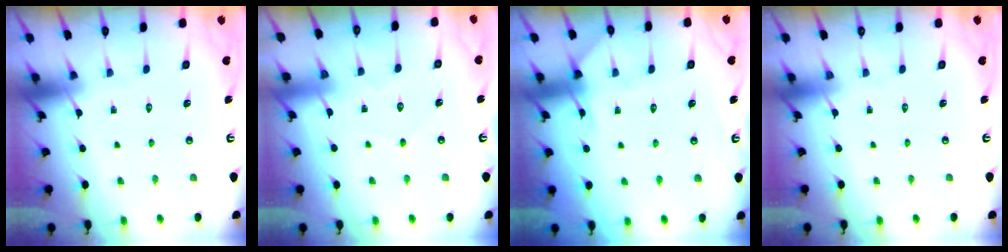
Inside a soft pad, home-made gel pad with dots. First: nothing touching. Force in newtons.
{"total": 4.6, "press": 4.5, "slide": 0.6}
{"total": 6.1, "press": 6.1, "slide": 0.6}
{"total": 0.0}